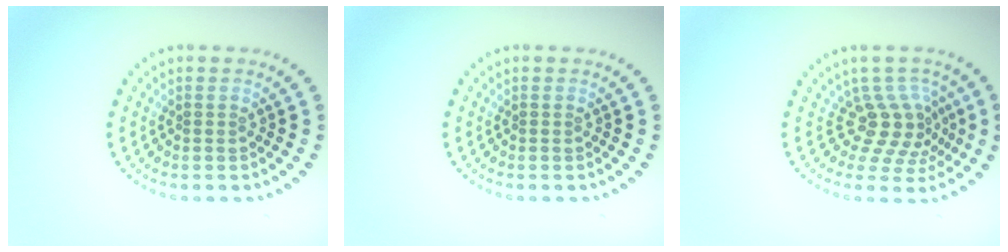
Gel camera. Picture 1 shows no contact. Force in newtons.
{"total": 0.0}
{"total": 3.9, "press": 2.8, "slide": 2.8}